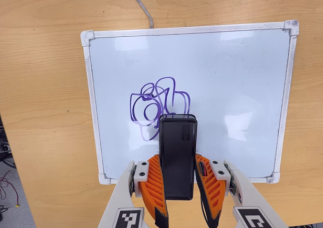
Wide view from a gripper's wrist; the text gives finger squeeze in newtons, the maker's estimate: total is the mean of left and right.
{"total": 5.9, "left": 3.9, "right": 7.9}